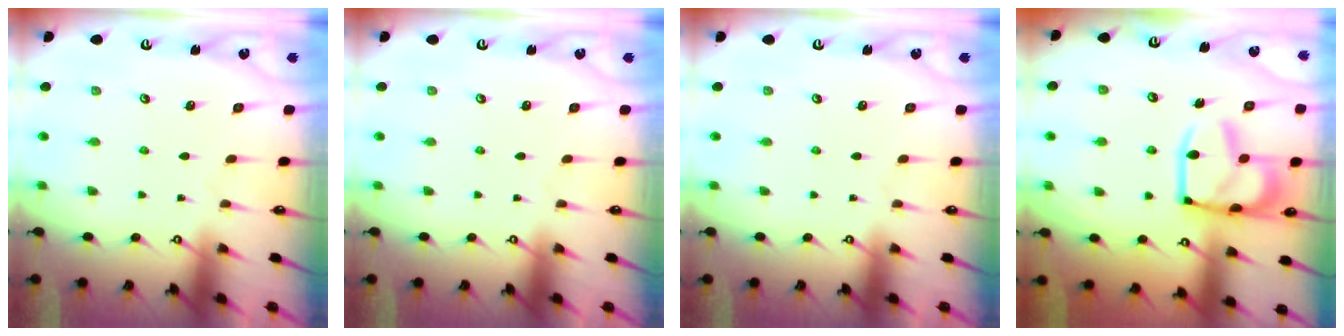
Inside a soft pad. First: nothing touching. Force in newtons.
{"total": 0.0}
{"total": 0.0}
{"total": 17.2, "press": 17.1, "slide": 1.7}